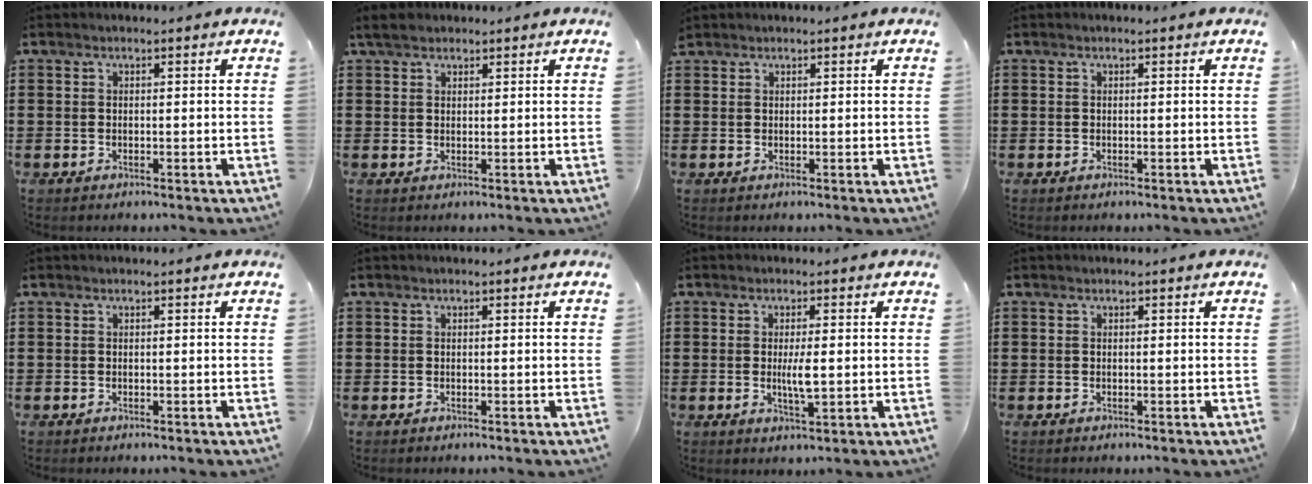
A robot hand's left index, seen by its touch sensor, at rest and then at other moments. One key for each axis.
{"total": 2.2, "fx": 1.7, "fy": 0.8, "fz": 1.0, "tx": -0.026, "ty": 0.005, "tz": 0.033}
{"total": 0.7, "fx": 0.6, "fy": 0.2, "fz": 0.1, "tx": -0.003, "ty": 0.000, "tz": 0.013}
{"total": 0.0}
{"total": 0.0}
{"total": 0.0}
{"total": 3.9, "fx": 0.1, "fy": 0.8, "fz": 3.8, "tx": -0.069, "ty": -0.001, "tz": 0.000}
{"total": 0.0}